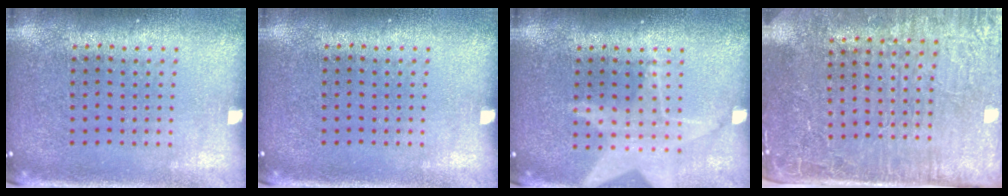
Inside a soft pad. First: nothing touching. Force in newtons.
{"total": 0.0}
{"total": 1.7, "press": 1.4, "slide": 1.0}
{"total": 4.5, "press": 4.1, "slide": 2.1}